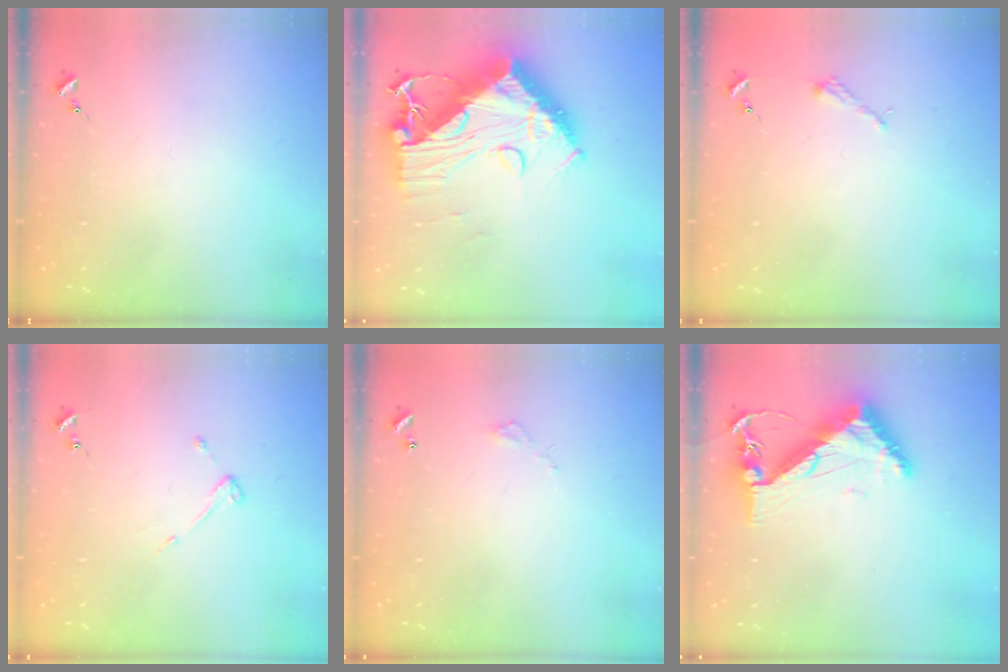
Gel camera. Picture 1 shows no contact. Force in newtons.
{"total": 21.2, "press": 21.1, "slide": 2.0}
{"total": 2.2, "press": 2.2, "slide": 0.3}
{"total": 4.3, "press": 4.3, "slide": 0.4}
{"total": 2.8, "press": 2.8, "slide": 0.2}
{"total": 9.0, "press": 8.9, "slide": 0.6}